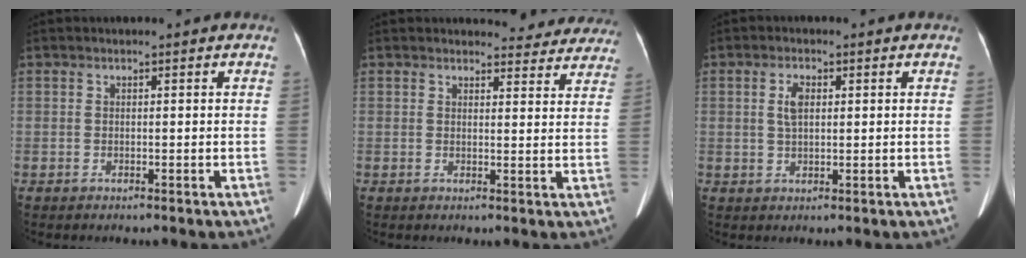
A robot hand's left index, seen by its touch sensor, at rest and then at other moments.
{"total": 9.4, "force": [9.0, 2.3, 0.9], "torque": [0.026, -0.017, 0.078]}
{"total": 3.0, "force": [0.8, 1.2, 2.6], "torque": [-0.054, 0.008, 0.016]}